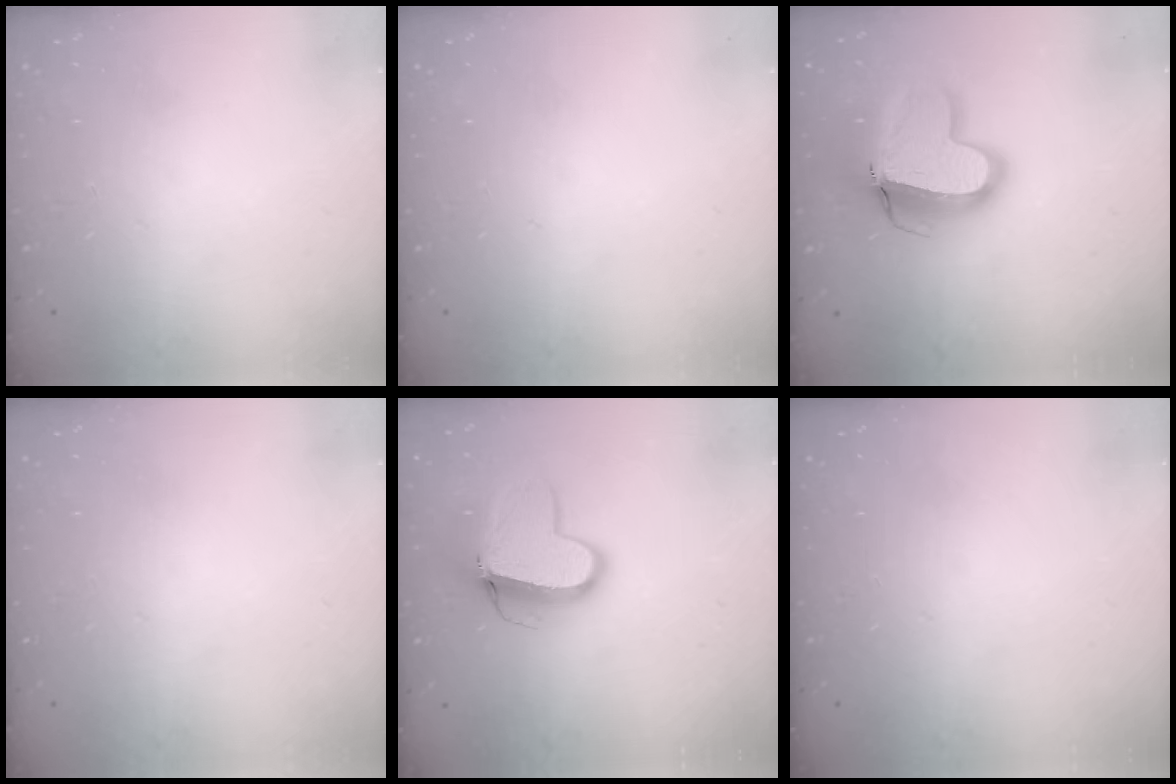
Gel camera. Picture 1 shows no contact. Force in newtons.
{"total": 0.0}
{"total": 15.5, "press": 15.3, "slide": 2.2}
{"total": 0.0}
{"total": 11.7, "press": 11.6, "slide": 1.3}
{"total": 0.0}